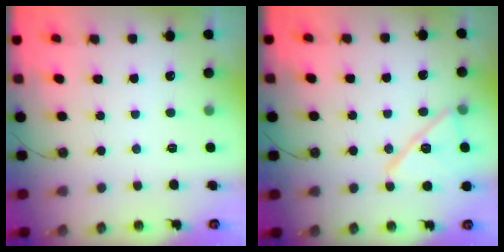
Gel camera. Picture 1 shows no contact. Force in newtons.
{"total": 15.0, "press": 14.9, "slide": 0.8}